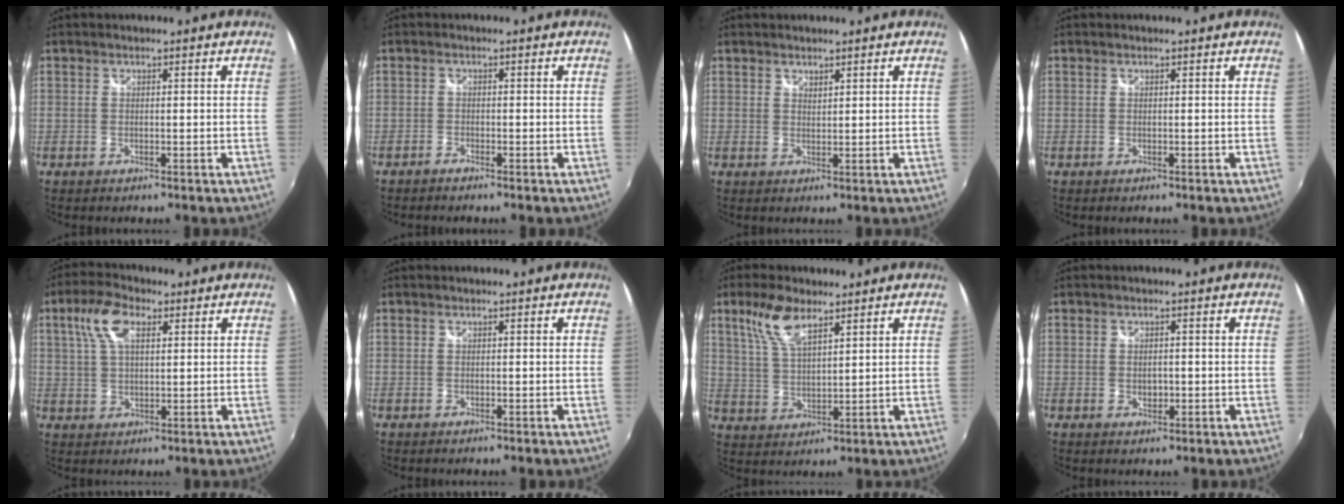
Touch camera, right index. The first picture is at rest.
{"total": 1.2, "force": [-1.1, 0.3, 0.2], "torque": [-0.012, -0.002, -0.025]}
{"total": 1.3, "force": [1.2, 0.5, 0.2], "torque": [-0.001, 0.001, 0.020]}
{"total": 0.0}
{"total": 8.0, "force": [3.2, 3.8, 6.3], "torque": [-0.128, 0.021, 0.060]}
{"total": 0.0}
{"total": 8.2, "force": [5.1, 3.1, 5.6], "torque": [-0.113, 0.011, 0.105]}
{"total": 2.1, "force": [-0.2, 1.6, 1.4], "torque": [-0.021, -0.001, -0.002]}